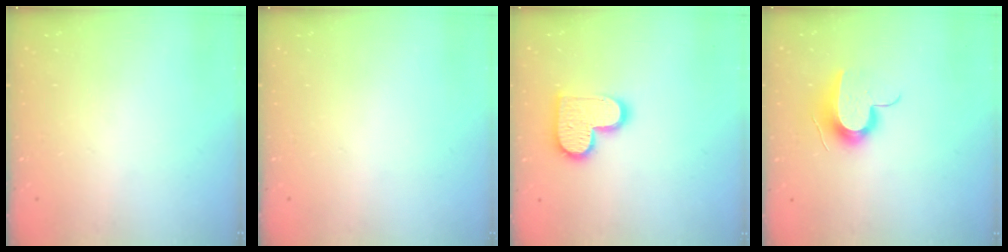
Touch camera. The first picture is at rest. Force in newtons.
{"total": 0.0}
{"total": 14.2, "press": 14.2, "slide": 1.1}
{"total": 11.3, "press": 11.3, "slide": 0.4}